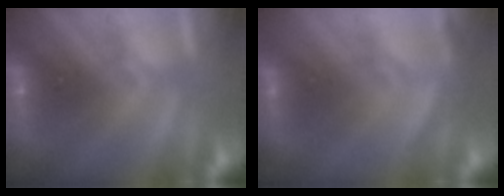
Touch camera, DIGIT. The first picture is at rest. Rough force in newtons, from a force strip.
{"total": 2.9}